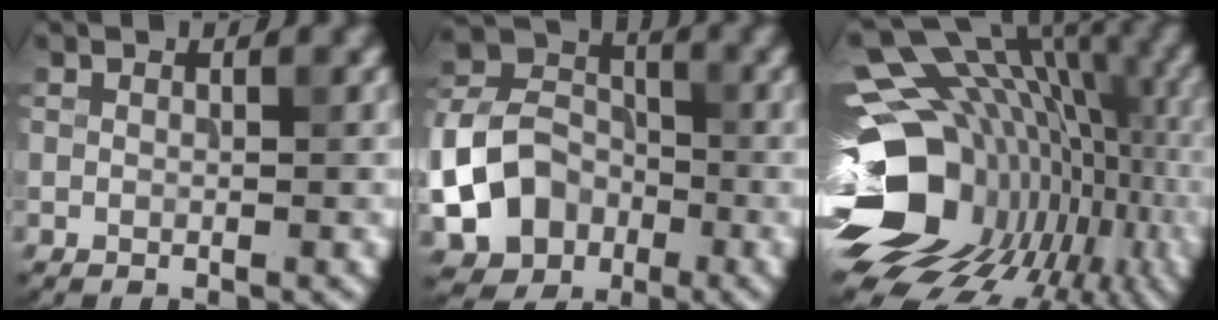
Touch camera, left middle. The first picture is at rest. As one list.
[{"total": 9.4, "force": [-3.0, 7.6, 4.6], "torque": [-0.092, -0.011, -0.072]}, {"total": 17.6, "force": [-2.8, 12.8, 11.6], "torque": [-0.176, 0.005, -0.025]}]